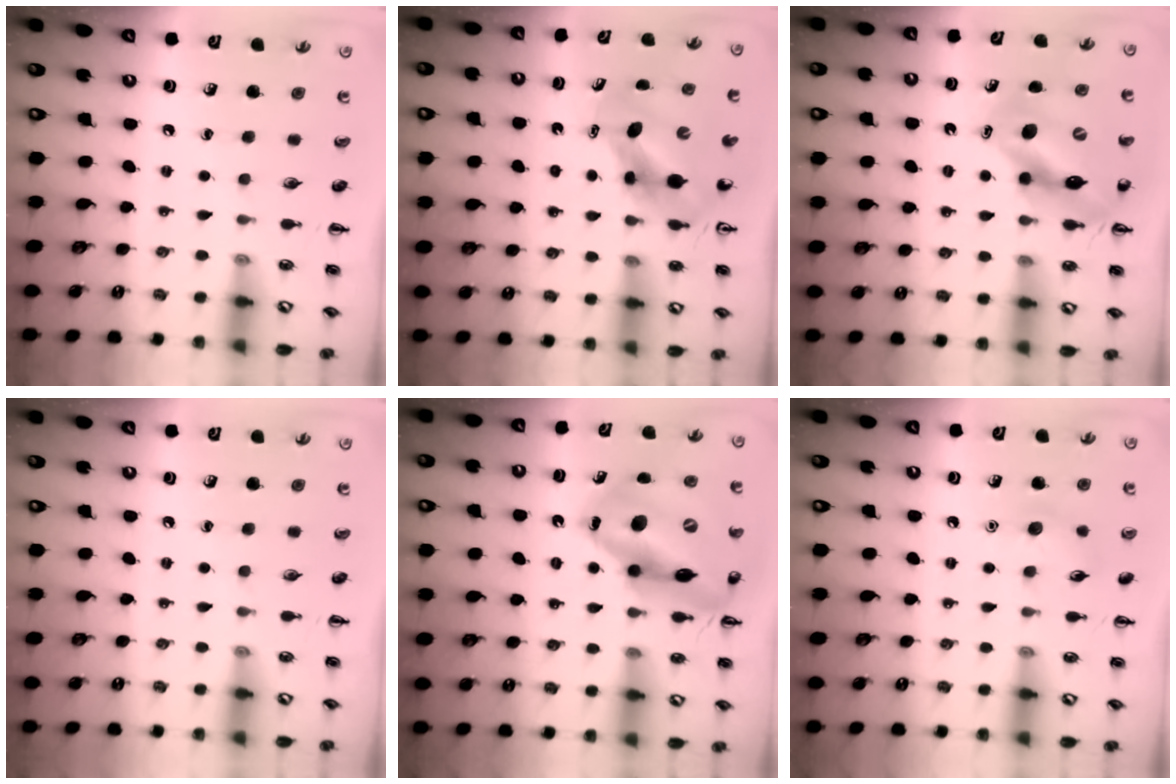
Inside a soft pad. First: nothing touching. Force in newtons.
{"total": 5.3, "press": 5.3, "slide": 0.9}
{"total": 12.5, "press": 11.9, "slide": 4.0}
{"total": 0.0}
{"total": 20.1, "press": 19.6, "slide": 4.5}
{"total": 6.7, "press": 6.5, "slide": 1.8}